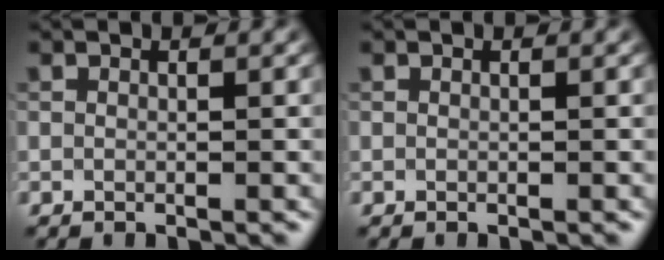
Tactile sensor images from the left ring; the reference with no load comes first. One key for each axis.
{"total": 0.0}